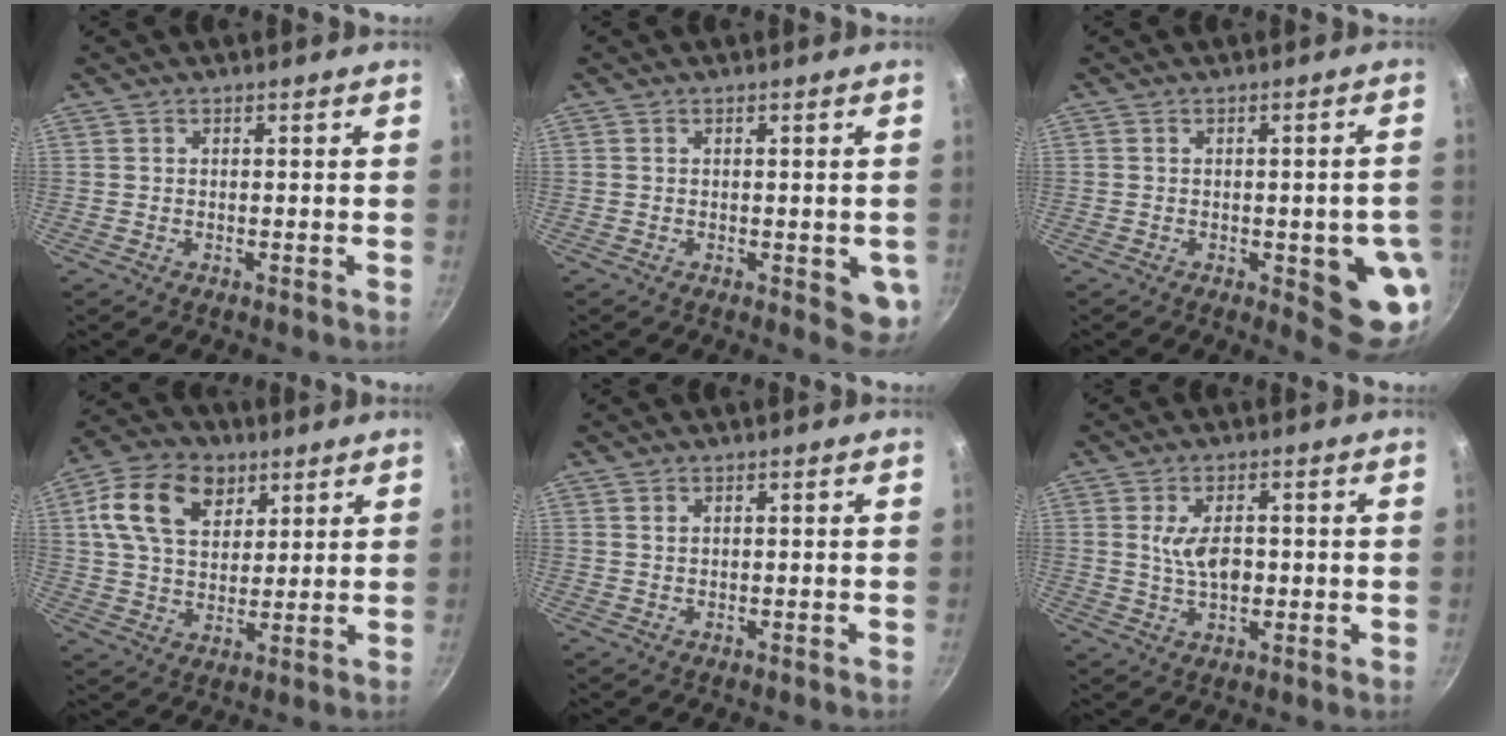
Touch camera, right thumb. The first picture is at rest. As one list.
[{"total": 5.3, "force": [-0.9, 2.4, 4.7], "torque": [-0.035, -0.005, -0.007]}, {"total": 11.2, "force": [-2.4, 3.9, 10.2], "torque": [-0.083, 0.001, -0.026]}, {"total": 14.3, "force": [5.7, 9.8, 8.8], "torque": [-0.136, -0.005, 0.093]}, {"total": 0.7, "force": [0.4, 0.4, 0.4], "torque": [-0.007, 0.001, 0.010]}, {"total": 6.8, "force": [0.3, 3.7, 5.7], "torque": [-0.086, -0.004, 0.005]}]